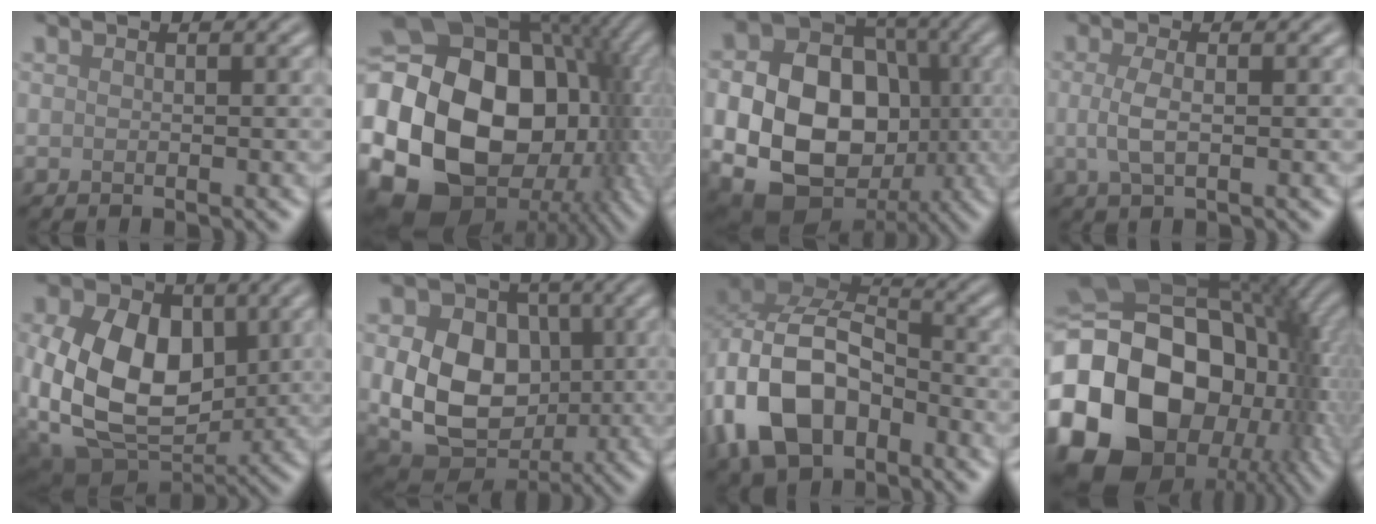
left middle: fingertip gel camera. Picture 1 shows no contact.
{"total": 22.3, "force": [-2.1, 16.8, 14.5], "torque": [-0.281, -0.018, -0.028]}
{"total": 16.5, "force": [-2.0, 13.2, 9.8], "torque": [-0.169, -0.016, -0.041]}
{"total": 2.5, "force": [0.0, 1.0, 2.3], "torque": [-0.054, -0.001, -0.004]}
{"total": 13.6, "force": [0.7, 9.7, 9.5], "torque": [-0.184, -0.014, 0.016]}
{"total": 10.6, "force": [-0.1, 8.1, 6.9], "torque": [-0.125, -0.014, 0.000]}
{"total": 10.9, "force": [-4.3, 6.8, 7.3], "torque": [-0.155, 0.003, -0.090]}
{"total": 21.6, "force": [-4.1, 15.7, 14.3], "torque": [-0.298, -0.009, -0.069]}